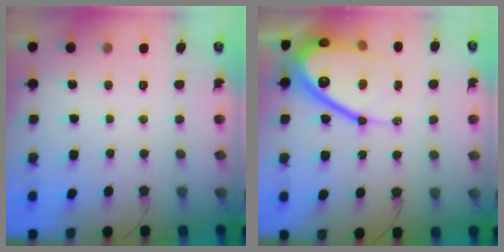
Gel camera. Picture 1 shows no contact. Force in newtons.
{"total": 22.5, "press": 22.4, "slide": 1.8}